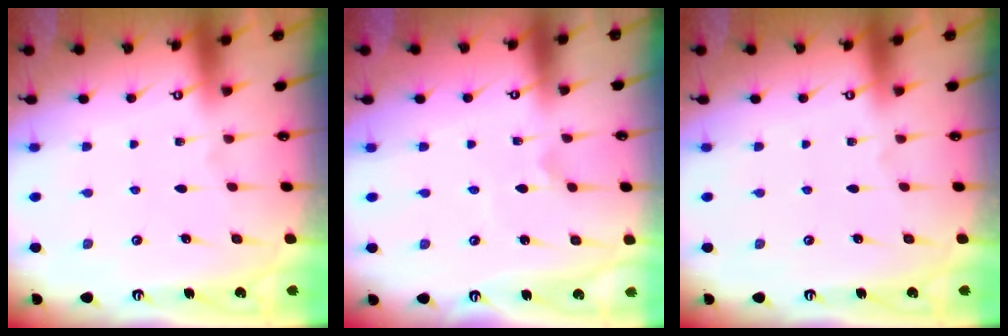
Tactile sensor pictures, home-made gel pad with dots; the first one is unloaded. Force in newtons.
{"total": 1.7, "press": 1.7, "slide": 0.1}
{"total": 0.0}